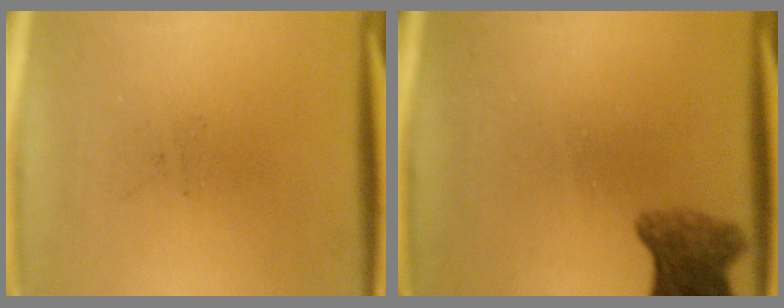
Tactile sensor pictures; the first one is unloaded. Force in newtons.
{"total": 5.7}